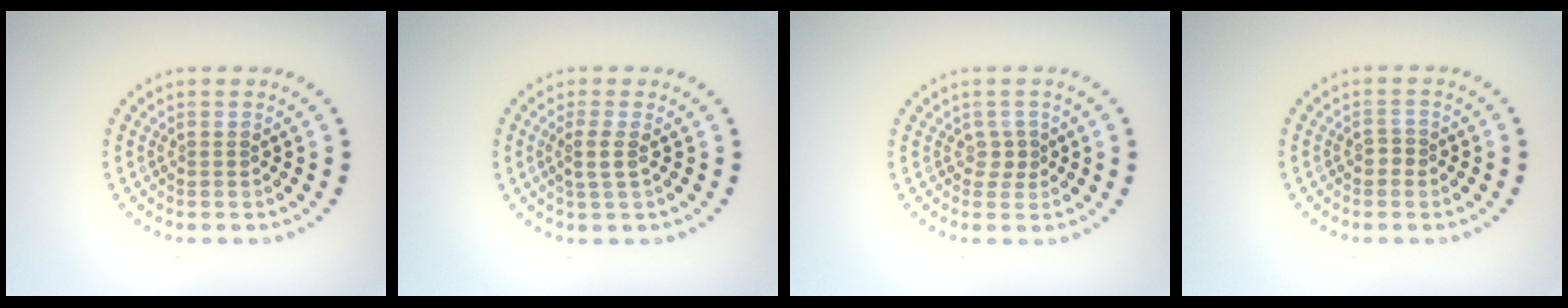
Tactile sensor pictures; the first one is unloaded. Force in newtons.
{"total": 1.6, "press": 1.2, "slide": 1.0}
{"total": 1.0, "press": 0.8, "slide": 0.6}
{"total": 1.0, "press": 0.9, "slide": 0.4}